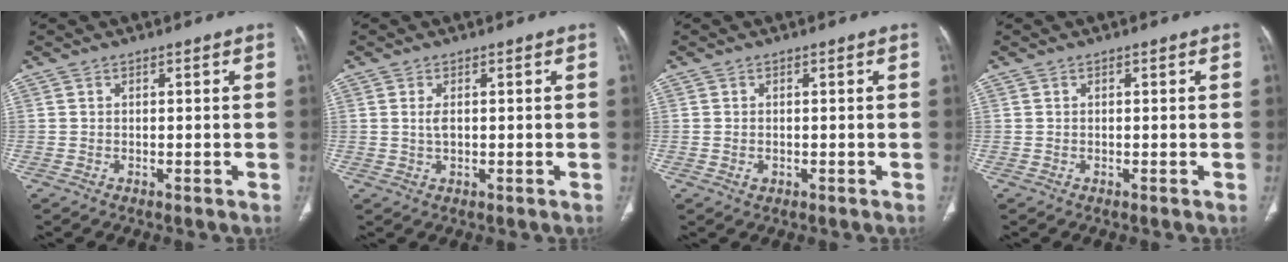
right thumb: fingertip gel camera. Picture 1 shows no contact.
{"total": 2.1, "force": [0.4, 1.0, 1.8], "torque": [-0.040, -0.002, 0.009]}
{"total": 1.2, "force": [-0.2, 0.9, 0.8], "torque": [-0.013, 0.003, 0.000]}
{"total": 0.0}